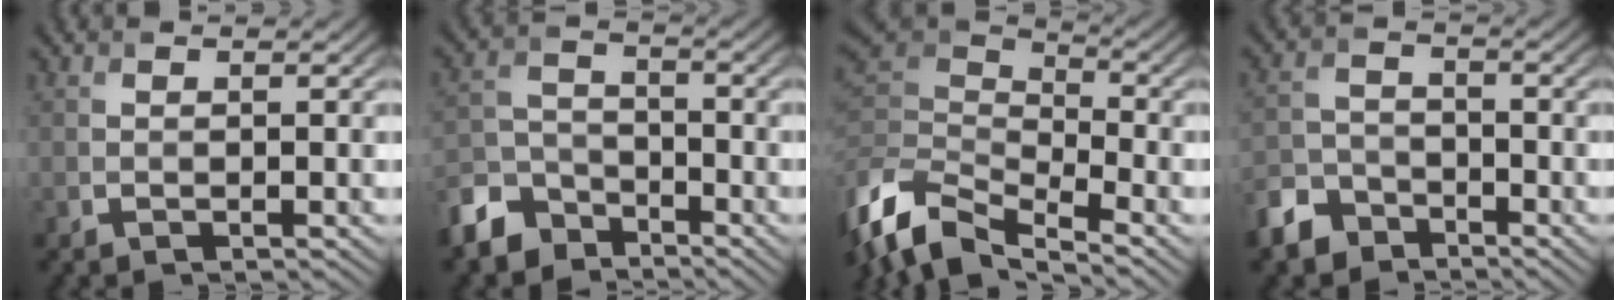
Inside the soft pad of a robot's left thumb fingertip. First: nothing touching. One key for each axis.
{"total": 7.4, "fx": -5.6, "fy": 4.2, "fz": 2.5, "tx": -0.061, "ty": -0.009, "tz": -0.131}
{"total": 10.2, "fx": -4.9, "fy": 5.2, "fz": 7.2, "tx": -0.178, "ty": -0.002, "tz": -0.104}
{"total": 5.7, "fx": -4.3, "fy": 3.3, "fz": 1.9, "tx": -0.048, "ty": -0.003, "tz": -0.099}